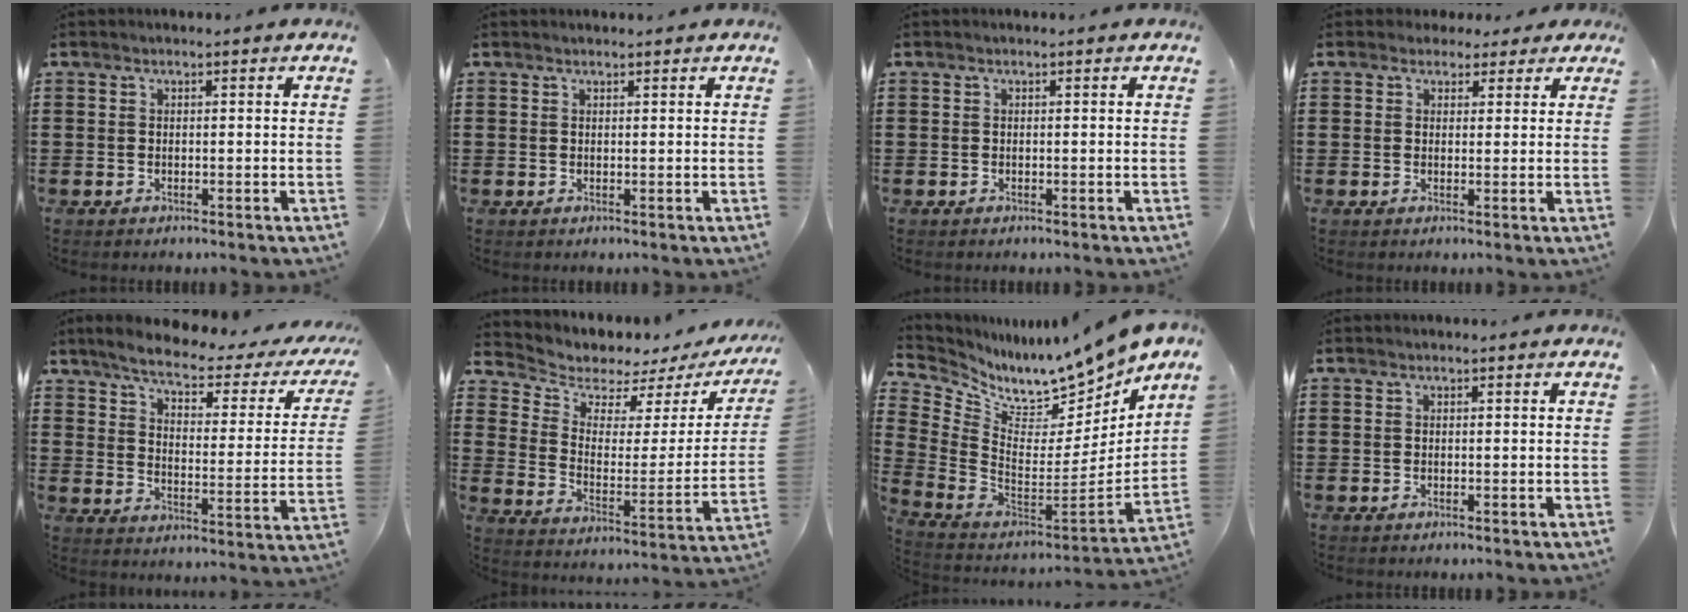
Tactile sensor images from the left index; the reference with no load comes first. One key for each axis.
{"total": 0.7, "fx": 0.6, "fy": 0.2, "fz": -0.1, "tx": 0.000, "ty": 0.001, "tz": 0.013}
{"total": 0.0}
{"total": 2.5, "fx": 1.7, "fy": 1.8, "fz": 0.5, "tx": -0.012, "ty": 0.008, "tz": 0.029}
{"total": 4.7, "fx": 3.5, "fy": 0.8, "fz": 3.1, "tx": -0.079, "ty": -0.023, "tz": 0.051}
{"total": 4.2, "fx": 3.8, "fy": 1.7, "fz": 0.3, "tx": -0.038, "ty": -0.035, "tz": 0.060}
{"total": 9.6, "fx": 9.1, "fy": 1.8, "fz": 2.4, "tx": -0.081, "ty": -0.087, "tz": 0.151}
{"total": 0.0}